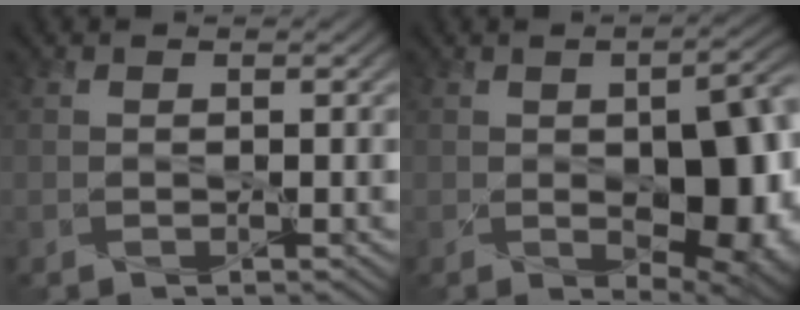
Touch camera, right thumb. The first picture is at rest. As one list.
[{"total": 14.0, "force": [-2.0, 7.4, 11.7], "torque": [-0.133, -0.026, -0.001]}]